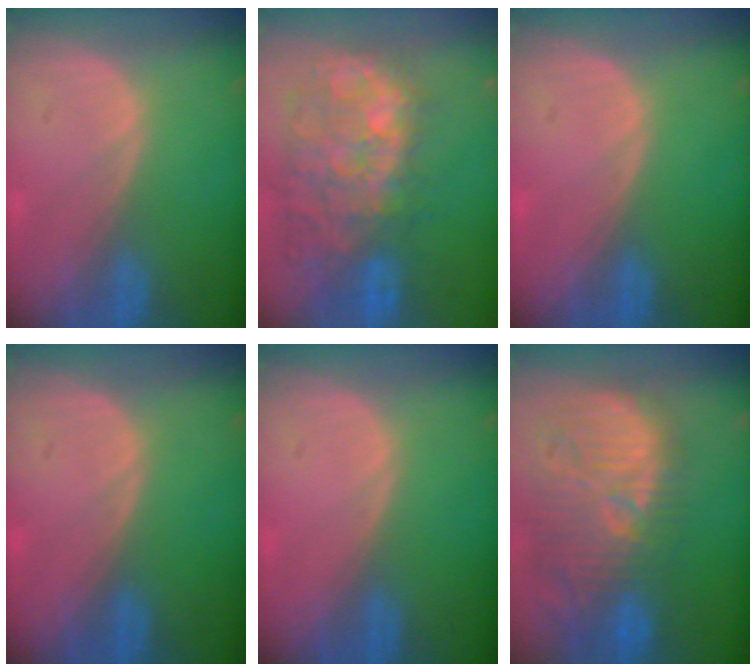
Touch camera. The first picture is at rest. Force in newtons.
{"total": 12.5, "press": 11.3, "slide": 5.4}
{"total": 0.0}
{"total": 0.0}
{"total": 0.0}
{"total": 13.6, "press": 12.6, "slide": 5.2}